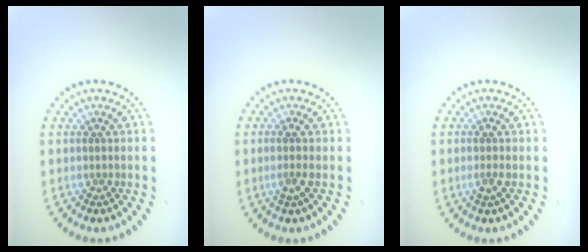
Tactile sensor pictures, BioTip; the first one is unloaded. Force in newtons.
{"total": 1.3, "press": 1.1, "slide": 0.7}
{"total": 0.9, "press": 0.8, "slide": 0.3}